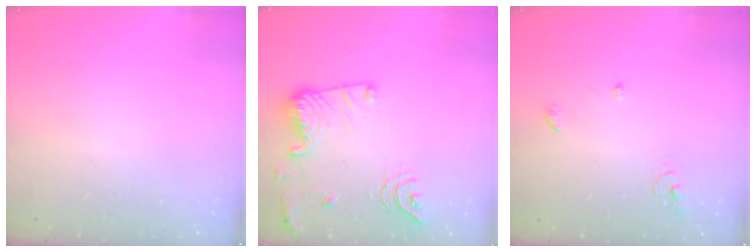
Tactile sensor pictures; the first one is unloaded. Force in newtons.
{"total": 16.1, "press": 15.5, "slide": 4.2}
{"total": 3.9, "press": 3.9, "slide": 0.2}